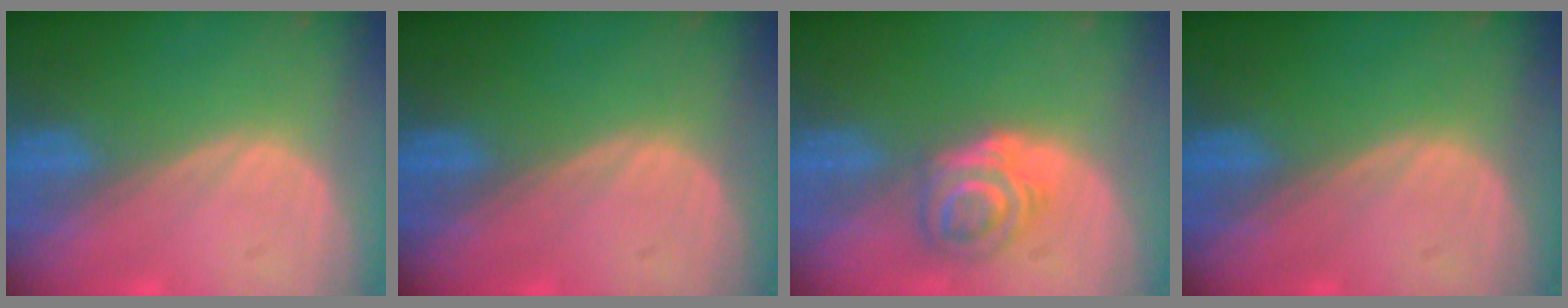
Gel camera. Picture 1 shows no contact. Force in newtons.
{"total": 0.0}
{"total": 6.3, "press": 5.2, "slide": 3.5}
{"total": 0.0}